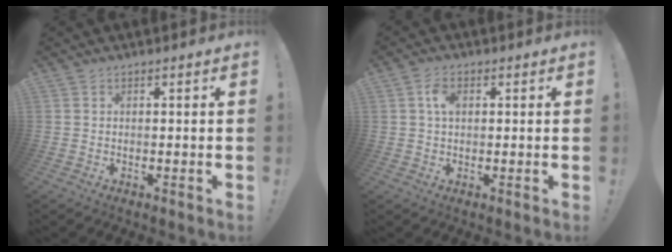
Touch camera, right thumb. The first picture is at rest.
{"total": 4.2, "force": [1.0, 2.6, 3.2], "torque": [-0.049, 0.002, 0.014]}